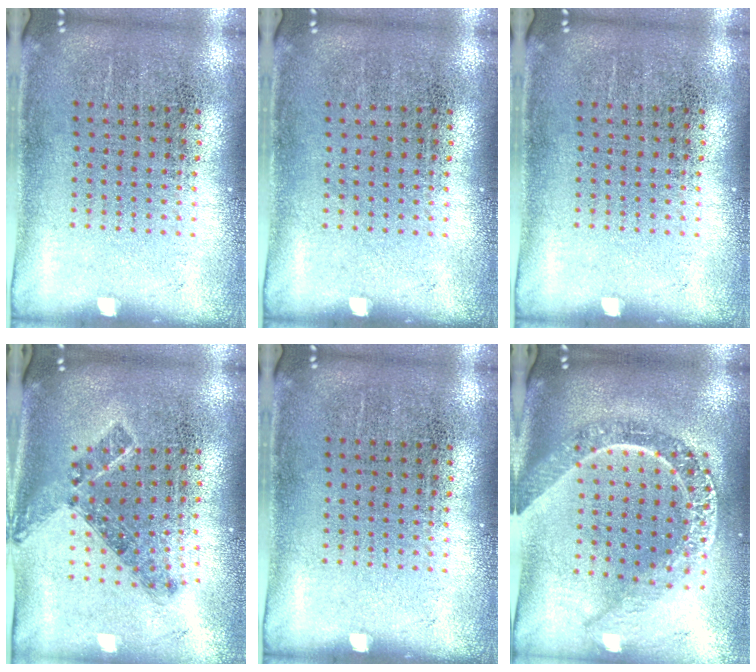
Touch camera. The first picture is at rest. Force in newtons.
{"total": 0.0}
{"total": 0.0}
{"total": 0.8, "press": 0.7, "slide": 0.4}
{"total": 0.0}
{"total": 2.5, "press": 2.0, "slide": 1.4}